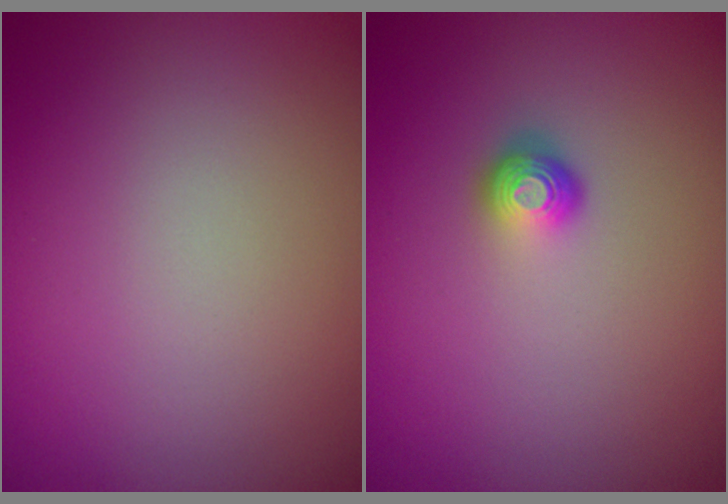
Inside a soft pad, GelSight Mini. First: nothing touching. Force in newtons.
{"total": 1.8, "press": 1.2, "slide": 1.2}